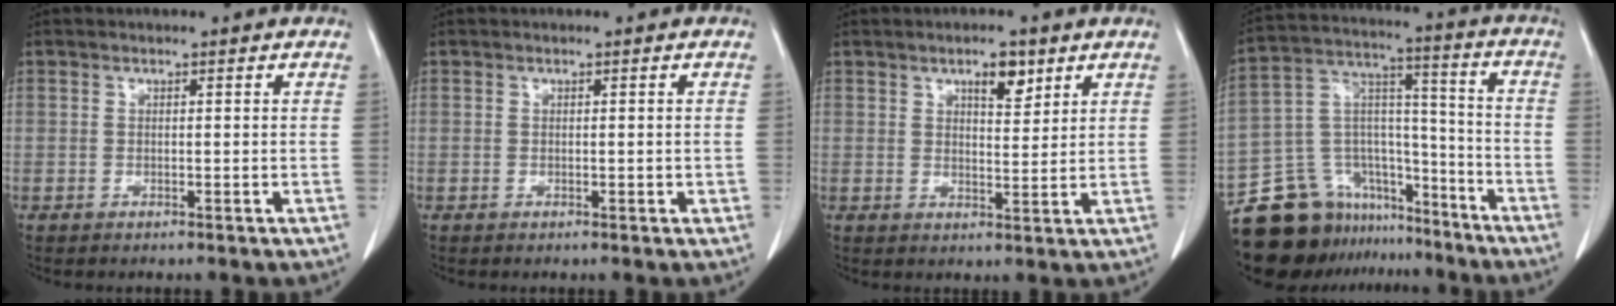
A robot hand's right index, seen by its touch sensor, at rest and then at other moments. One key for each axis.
{"total": 0.8, "fx": -0.1, "fy": 0.4, "fz": 0.7, "tx": -0.008, "ty": 0.000, "tz": 0.001}
{"total": 4.4, "fx": 2.6, "fy": 1.5, "fz": 3.2, "tx": -0.051, "ty": -0.003, "tz": 0.041}
{"total": 17.7, "fx": -14.1, "fy": 9.5, "fz": 5.1, "tx": -0.091, "ty": 0.076, "tz": -0.234}